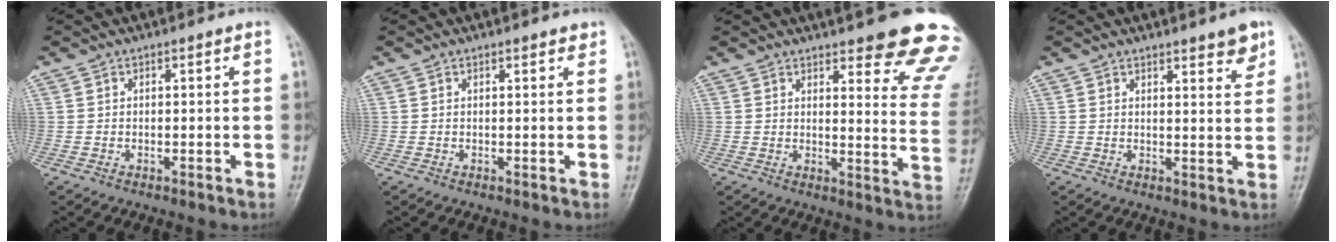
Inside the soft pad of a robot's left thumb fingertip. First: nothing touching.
{"total": 1.4, "force": [1.1, 0.5, 0.5], "torque": [-0.002, -0.004, 0.013]}
{"total": 18.2, "force": [14.8, 4.0, 9.9], "torque": [-0.083, -0.102, 0.158]}
{"total": 4.6, "force": [3.3, 1.0, 3.0], "torque": [-0.028, -0.024, 0.043]}